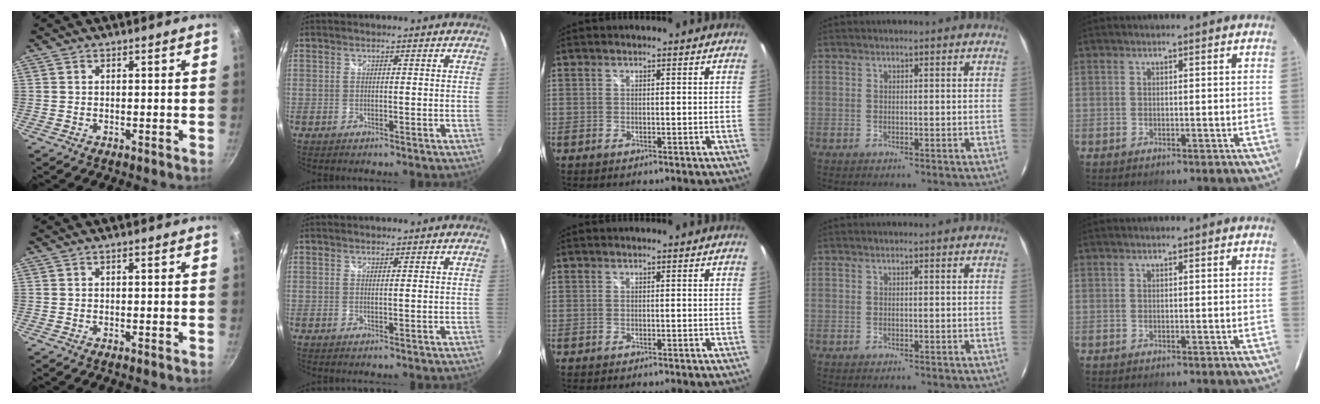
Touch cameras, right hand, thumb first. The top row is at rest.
{"index": {"total": 0.6, "force": [0.3, -0.5, -0.2], "torque": [0.003, -0.003, 0.003]}}